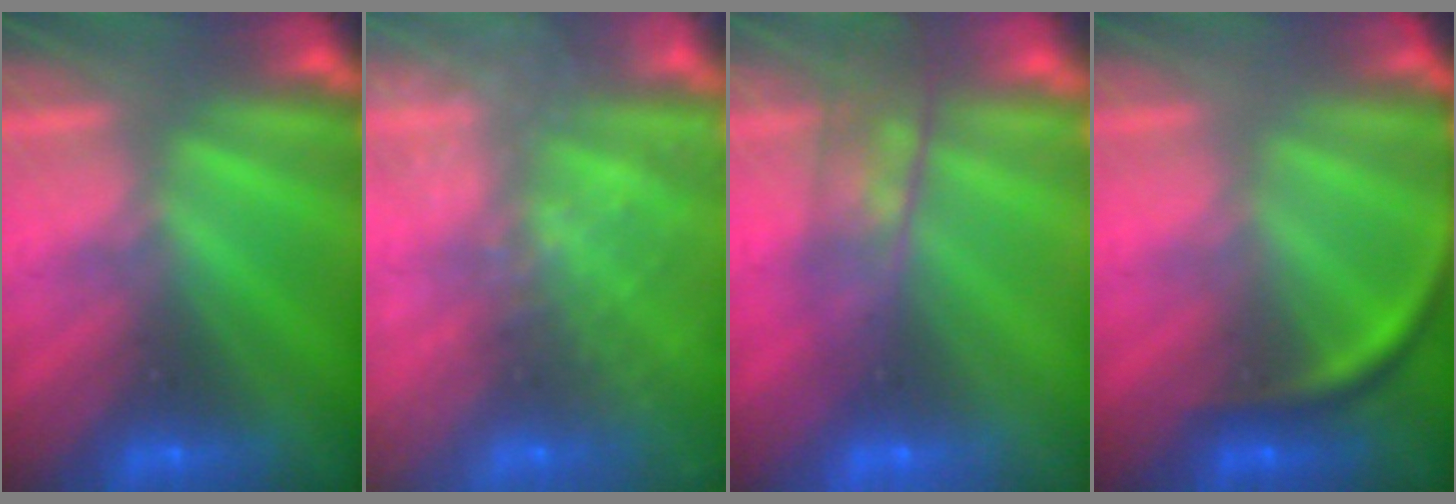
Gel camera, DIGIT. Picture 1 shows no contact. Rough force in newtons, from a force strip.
{"total": 7.3}
{"total": 7.7}
{"total": 3.3}